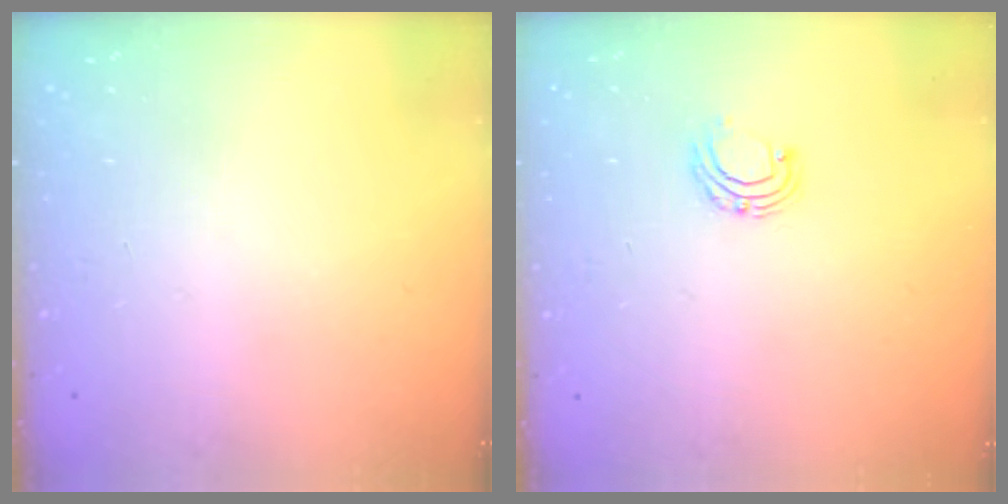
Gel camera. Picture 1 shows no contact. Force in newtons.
{"total": 5.9, "press": 5.9, "slide": 0.6}